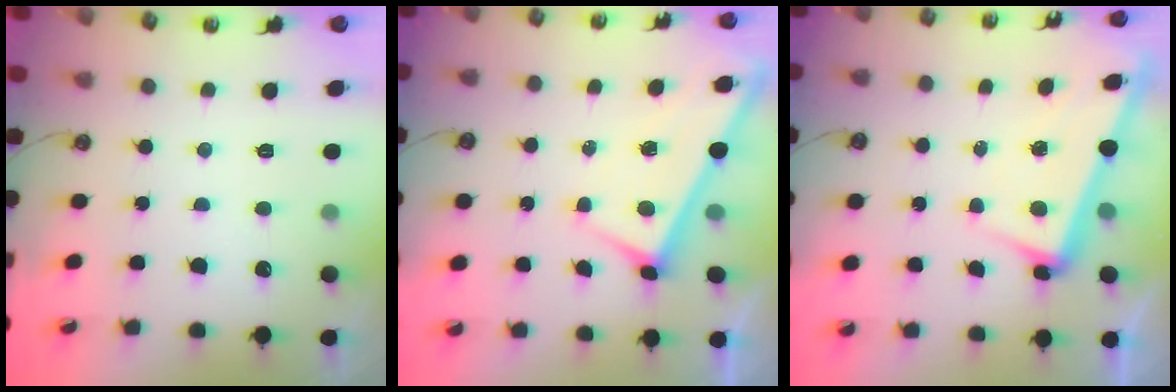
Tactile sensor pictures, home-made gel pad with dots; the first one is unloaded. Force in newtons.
{"total": 1.7, "press": 1.7, "slide": 0.2}
{"total": 3.0, "press": 2.8, "slide": 1.0}